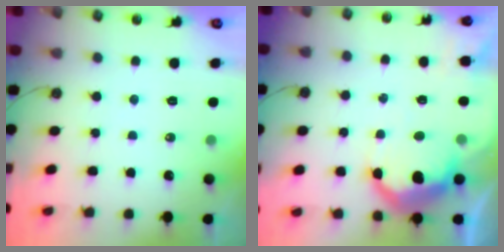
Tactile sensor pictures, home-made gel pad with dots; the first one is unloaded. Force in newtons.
{"total": 15.0, "press": 15.0, "slide": 0.7}